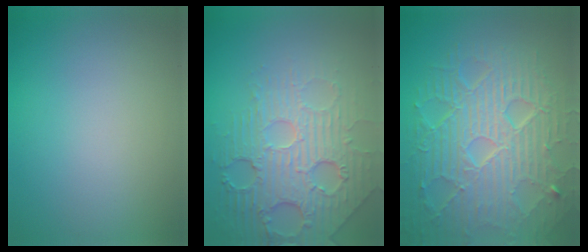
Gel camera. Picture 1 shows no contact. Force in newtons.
{"total": 6.8, "press": 5.2, "slide": 4.3}
{"total": 10.4, "press": 6.7, "slide": 8.0}